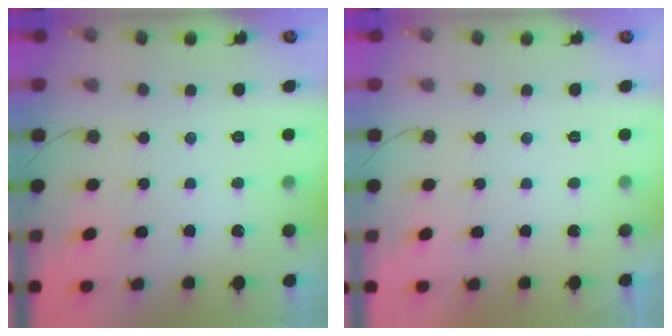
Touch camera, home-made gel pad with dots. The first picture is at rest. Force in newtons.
{"total": 2.3, "press": 2.3, "slide": 0.4}